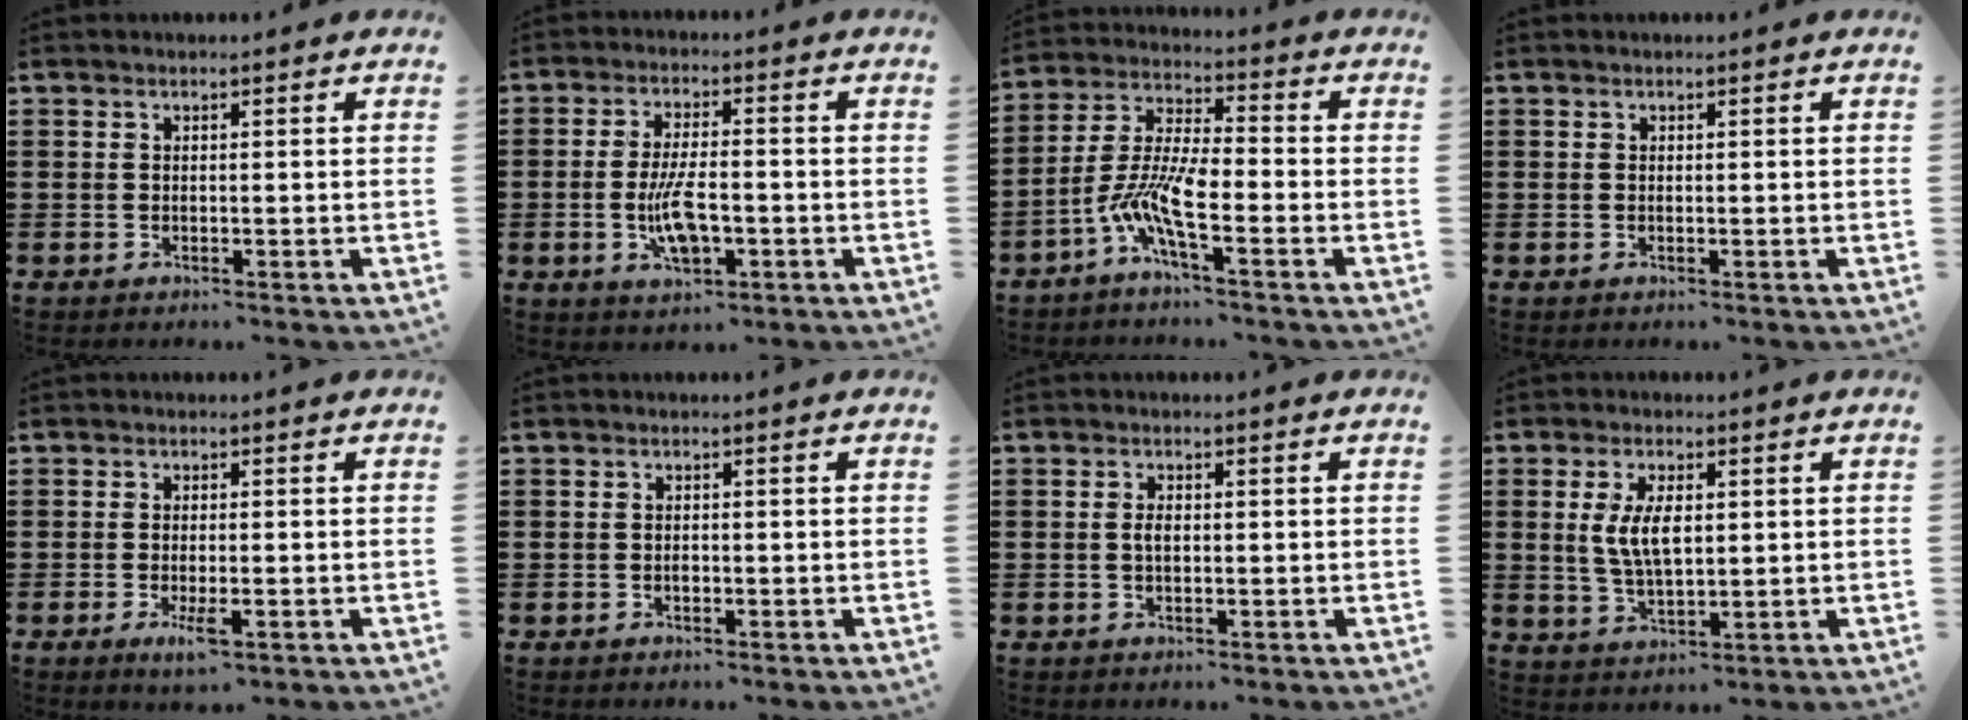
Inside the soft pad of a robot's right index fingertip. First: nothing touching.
{"total": 7.4, "force": [-1.8, 2.8, 6.6], "torque": [-0.139, -0.004, -0.037]}
{"total": 8.2, "force": [-3.6, 2.0, 7.1], "torque": [-0.177, -0.013, -0.076]}
{"total": 0.0}
{"total": 2.9, "force": [-1.2, 0.7, 2.5], "torque": [-0.055, -0.008, -0.024]}
{"total": 0.9, "force": [-0.3, 0.7, 0.5], "torque": [-0.010, -0.001, -0.006]}
{"total": 1.6, "force": [0.0, 0.8, 1.4], "torque": [-0.029, 0.004, -0.002]}
{"total": 6.1, "force": [0.9, 2.8, 5.3], "torque": [-0.101, 0.006, 0.013]}